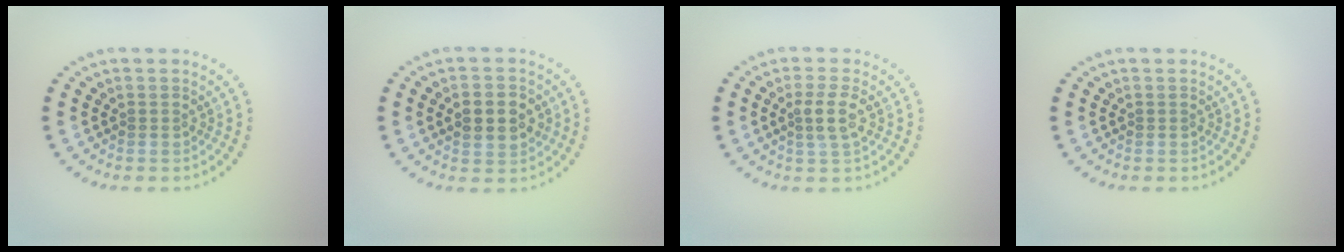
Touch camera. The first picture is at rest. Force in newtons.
{"total": 4.1, "press": 4.1, "slide": 0.1}
{"total": 2.3, "press": 2.0, "slide": 1.1}
{"total": 0.0}